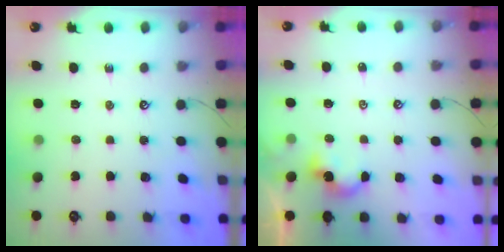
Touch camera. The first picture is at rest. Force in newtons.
{"total": 0.9, "press": 0.8, "slide": 0.4}